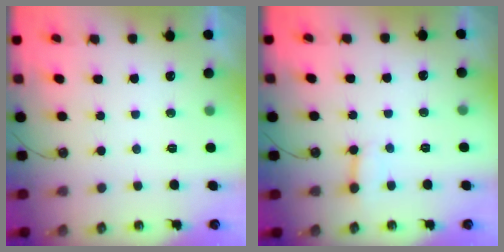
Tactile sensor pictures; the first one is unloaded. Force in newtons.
{"total": 4.1, "press": 4.0, "slide": 0.4}